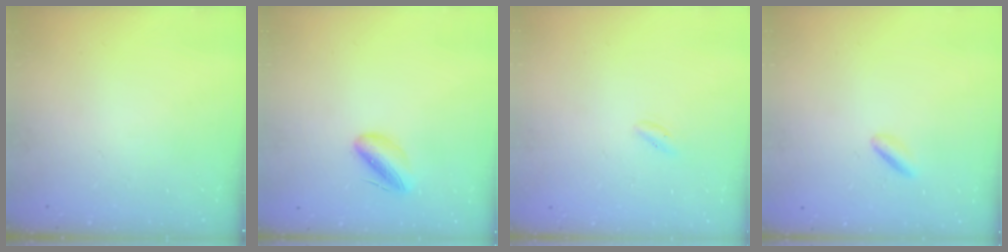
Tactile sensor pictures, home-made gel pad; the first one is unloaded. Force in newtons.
{"total": 6.1, "press": 5.9, "slide": 1.6}
{"total": 0.0}
{"total": 1.3, "press": 1.1, "slide": 0.8}